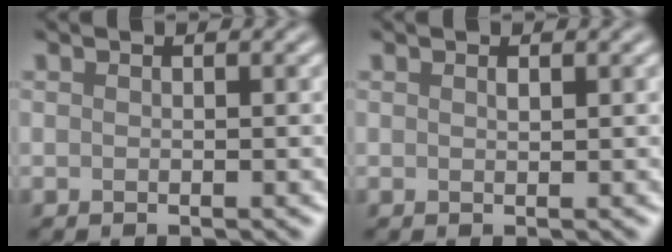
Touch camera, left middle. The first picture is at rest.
{"total": 0.0}